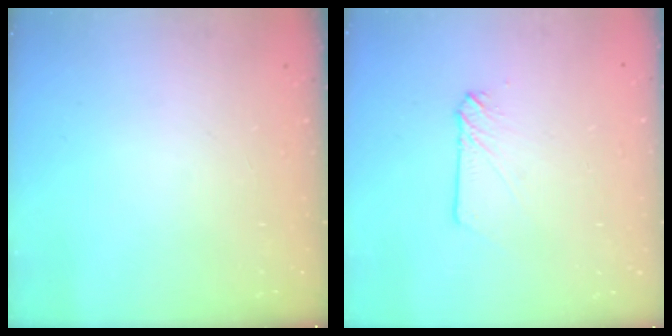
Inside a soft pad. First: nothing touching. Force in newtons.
{"total": 4.8, "press": 4.7, "slide": 0.6}